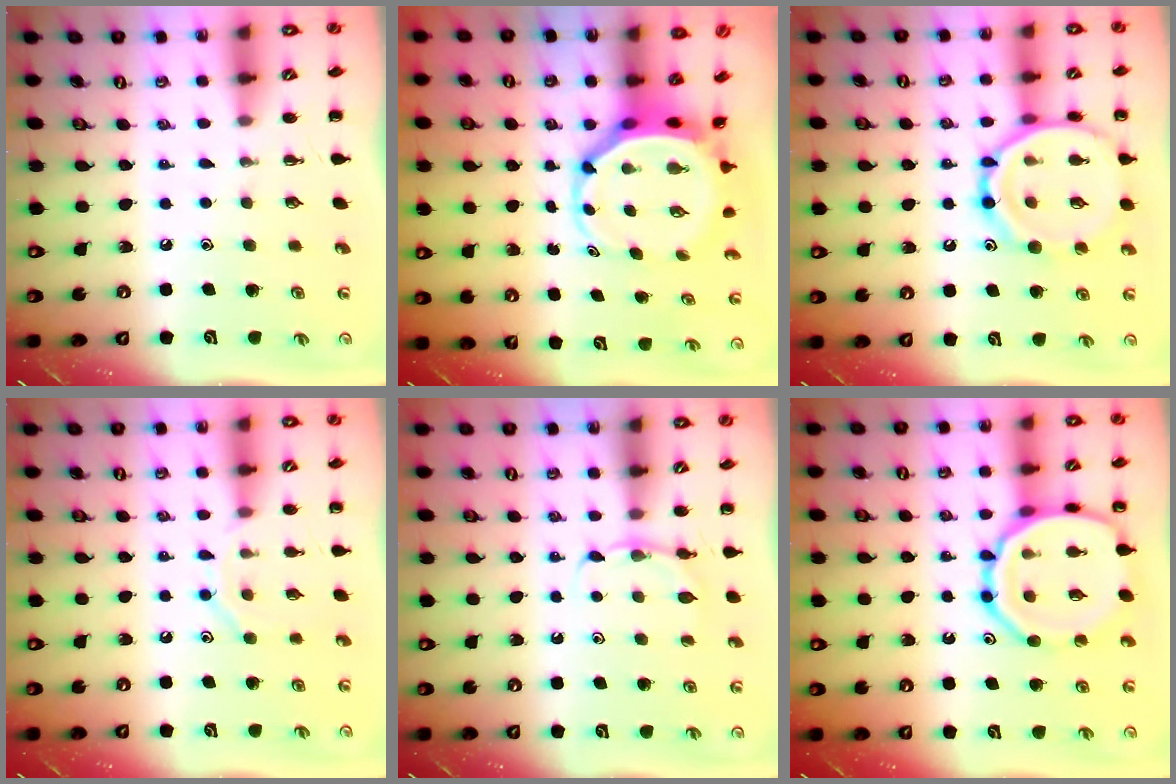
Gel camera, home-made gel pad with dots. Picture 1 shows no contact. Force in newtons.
{"total": 5.3, "press": 5.1, "slide": 1.5}
{"total": 16.6, "press": 16.5, "slide": 1.5}
{"total": 8.1, "press": 8.1, "slide": 0.7}
{"total": 5.5, "press": 5.2, "slide": 1.5}
{"total": 17.2, "press": 17.1, "slide": 1.4}